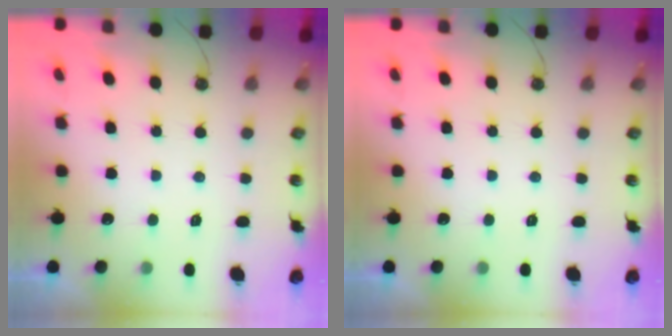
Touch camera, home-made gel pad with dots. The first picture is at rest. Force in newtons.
{"total": 0.0}